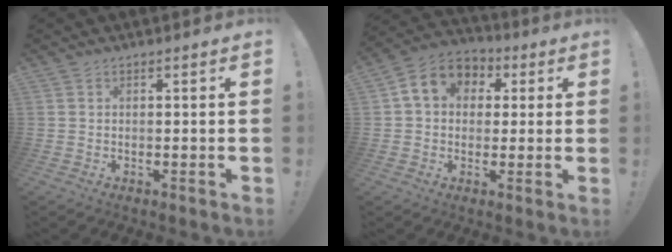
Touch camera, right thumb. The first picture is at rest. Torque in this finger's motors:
{"motor_torque": [1.08, 2.06, 0.80, -0.36, 0.01]}